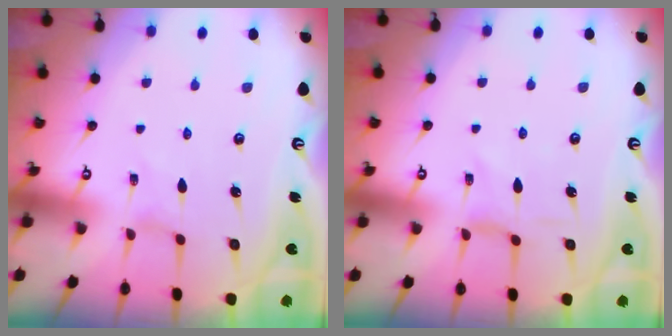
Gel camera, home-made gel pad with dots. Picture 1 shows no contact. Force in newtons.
{"total": 0.7, "press": 0.6, "slide": 0.3}